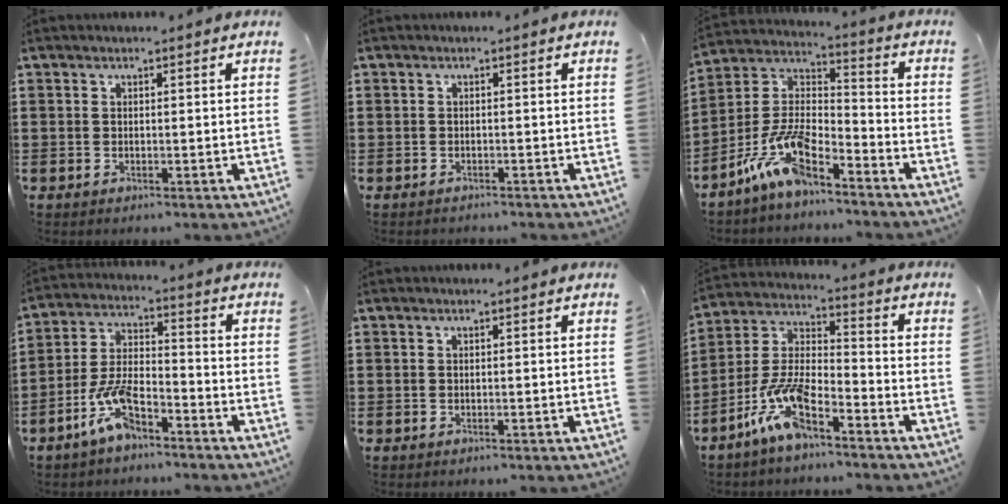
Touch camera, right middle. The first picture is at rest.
{"total": 0.8, "force": [-0.7, 0.3, -0.2], "torque": [0.001, 0.003, -0.016]}
{"total": 11.0, "force": [-8.0, 3.2, 6.8], "torque": [-0.156, 0.010, -0.160]}
{"total": 8.2, "force": [-5.3, 3.0, 5.4], "torque": [-0.128, 0.000, -0.102]}
{"total": 0.0}
{"total": 9.8, "force": [-6.9, 2.6, 6.5], "torque": [-0.157, -0.002, -0.137]}